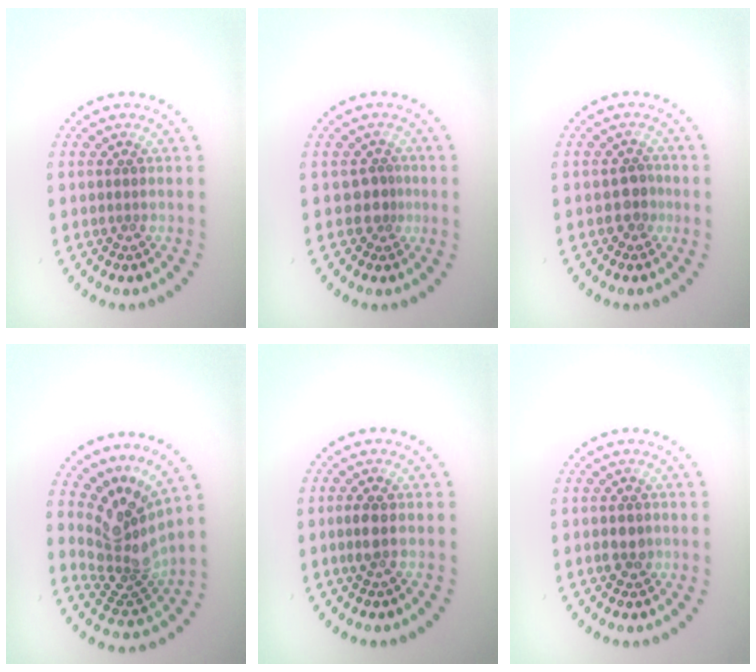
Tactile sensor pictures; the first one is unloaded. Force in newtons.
{"total": 1.6, "press": 1.1, "slide": 1.2}
{"total": 1.6, "press": 1.4, "slide": 0.8}
{"total": 4.6, "press": 3.0, "slide": 3.4}
{"total": 1.4, "press": 1.4, "slide": 0.4}
{"total": 1.6, "press": 1.5, "slide": 0.3}